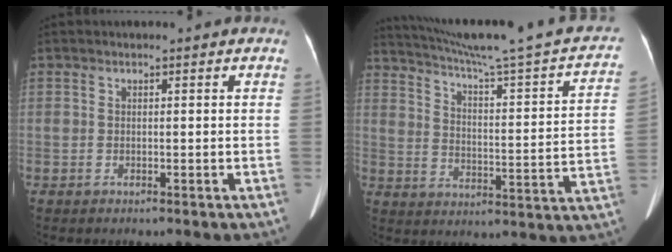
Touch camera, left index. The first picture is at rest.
{"total": 24.3, "force": [20.9, 0.6, 12.4], "torque": [-0.186, -0.036, 0.269]}